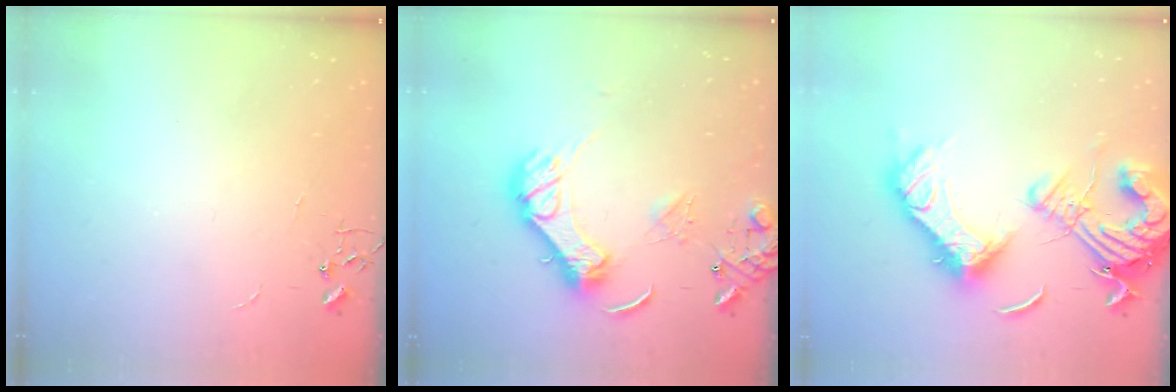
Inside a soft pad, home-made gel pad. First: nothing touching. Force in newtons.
{"total": 14.4, "press": 14.3, "slide": 1.6}
{"total": 23.6, "press": 23.4, "slide": 3.1}